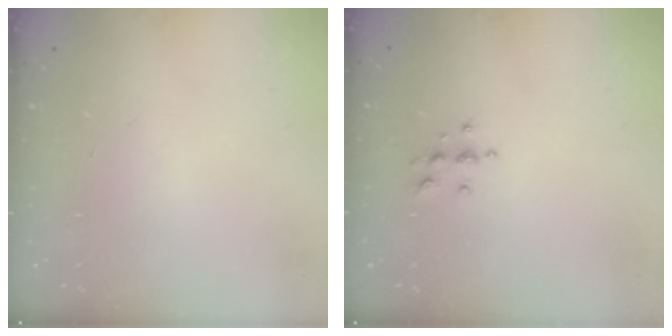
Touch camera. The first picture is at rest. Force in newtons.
{"total": 5.4, "press": 5.4, "slide": 0.7}